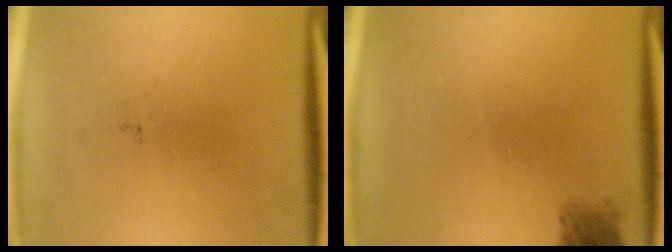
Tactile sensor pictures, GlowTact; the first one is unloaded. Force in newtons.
{"total": 2.1}